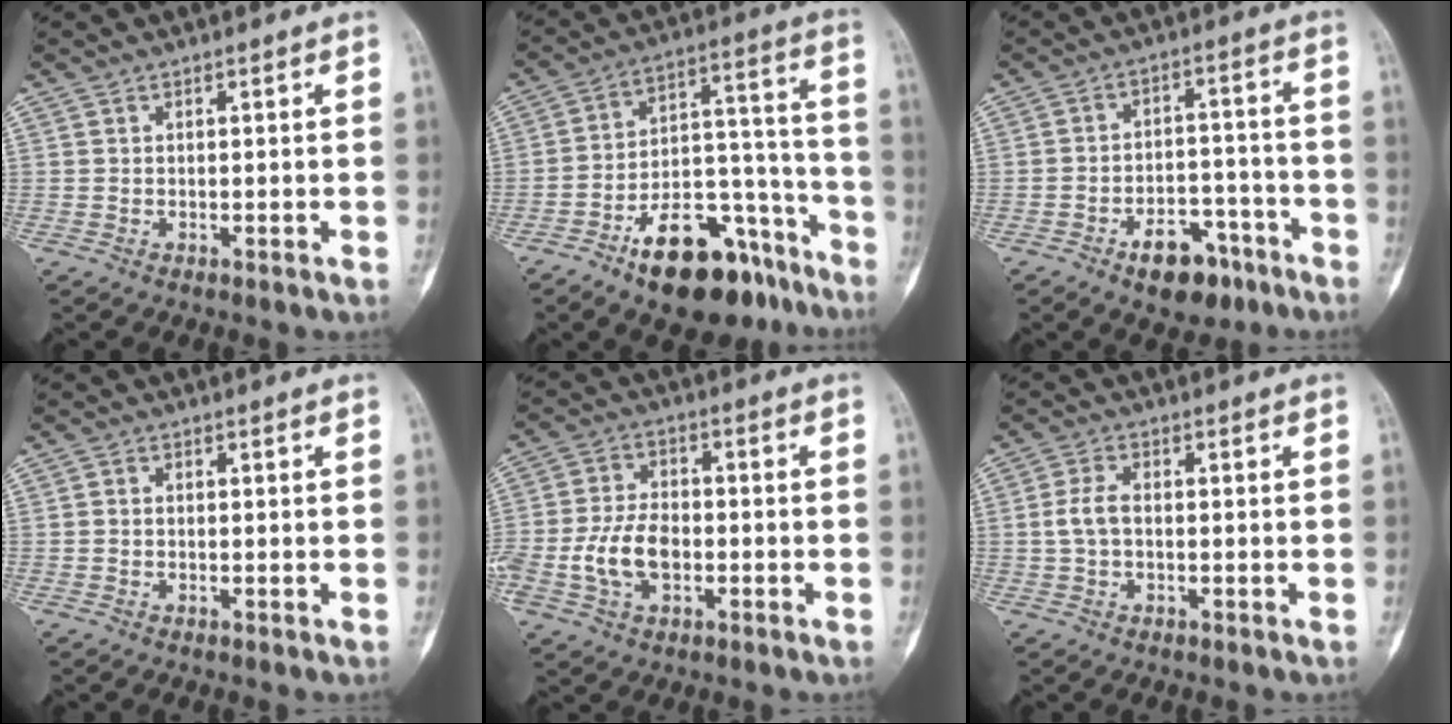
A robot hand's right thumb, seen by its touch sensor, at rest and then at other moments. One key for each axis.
{"total": 20.9, "fx": -13.3, "fy": 9.9, "fz": 12.7, "tx": -0.148, "ty": 0.106, "tz": -0.209}
{"total": 10.5, "fx": -6.4, "fy": 5.9, "fz": 5.8, "tx": -0.053, "ty": 0.054, "tz": -0.091}
{"total": 0.8, "fx": -0.3, "fy": 0.7, "fz": 0.3, "tx": 0.003, "ty": 0.003, "tz": -0.009}
{"total": 9.7, "fx": -2.6, "fy": 6.3, "fz": 6.9, "tx": -0.128, "ty": 0.020, "tz": -0.051}
{"total": 4.0, "fx": -0.3, "fy": 2.5, "fz": 3.1, "tx": -0.066, "ty": 0.011, "tz": -0.014}